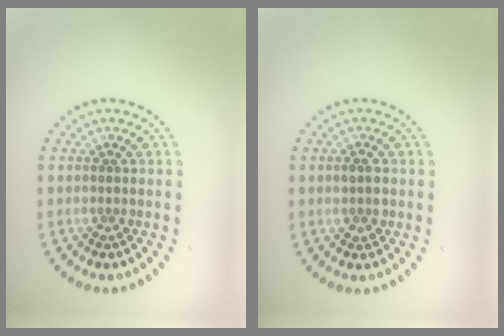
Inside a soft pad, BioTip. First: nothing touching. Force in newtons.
{"total": 1.5, "press": 1.5, "slide": 0.0}